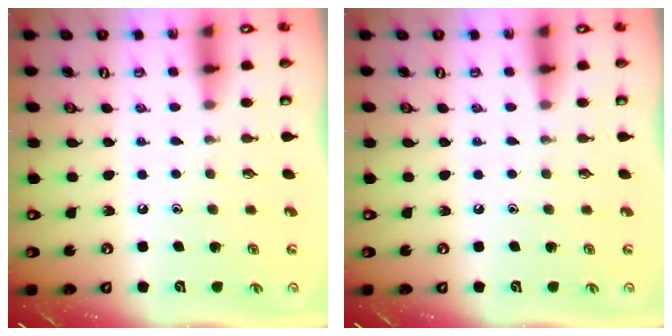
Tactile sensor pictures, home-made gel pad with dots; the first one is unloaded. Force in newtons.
{"total": 0.0}